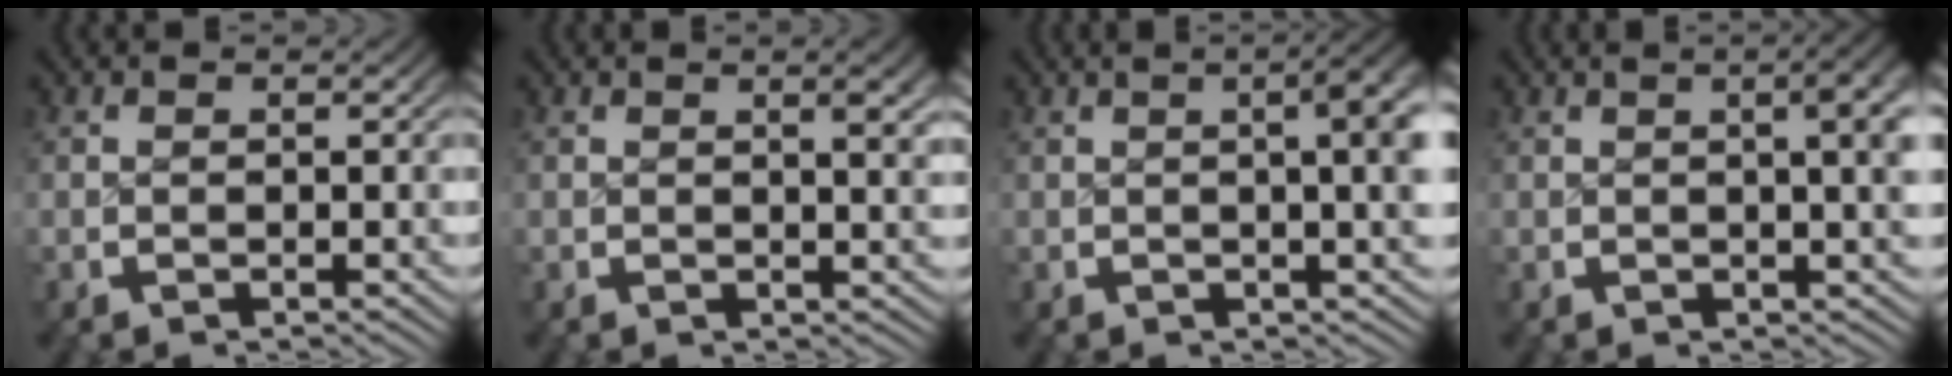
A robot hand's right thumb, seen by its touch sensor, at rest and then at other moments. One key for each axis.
{"total": 2.1, "fx": 0.6, "fy": 0.4, "fz": 1.9, "tx": -0.023, "ty": -0.003, "tz": 0.012}
{"total": 8.5, "fx": 2.4, "fy": 3.9, "fz": 7.2, "tx": -0.060, "ty": 0.032, "tz": 0.017}
{"total": 7.0, "fx": 2.0, "fy": 2.8, "fz": 6.1, "tx": -0.055, "ty": 0.021, "tz": 0.020}